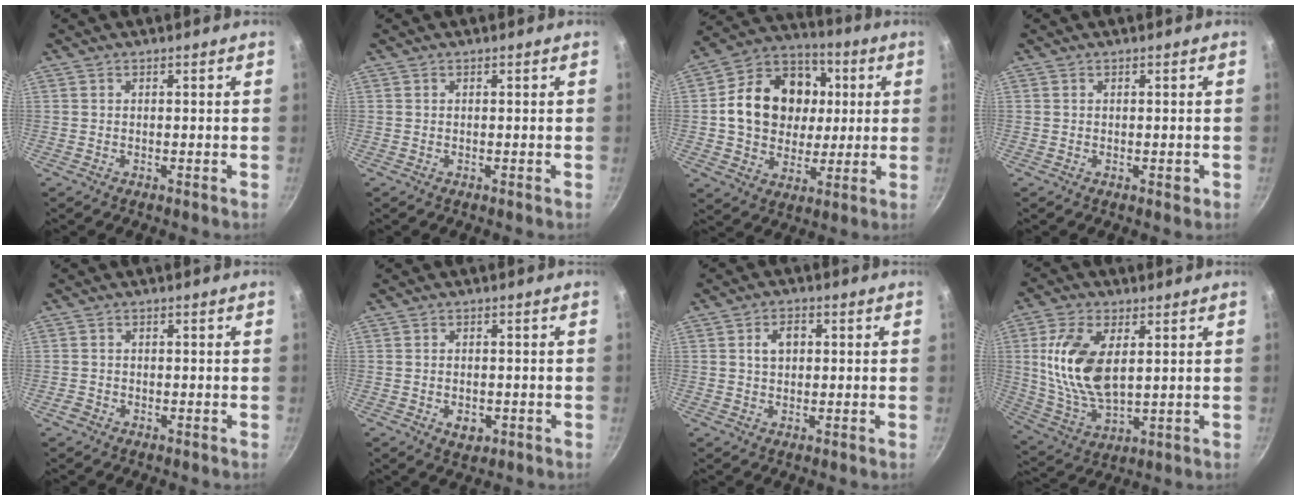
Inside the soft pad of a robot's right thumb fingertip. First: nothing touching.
{"total": 0.0}
{"total": 19.3, "force": [2.5, 15.6, 11.1], "torque": [-0.162, 0.022, 0.037]}
{"total": 1.1, "force": [-0.2, 0.7, 0.8], "torque": [-0.008, 0.001, -0.003]}
{"total": 1.7, "force": [-0.9, 1.3, 0.5], "torque": [-0.007, 0.006, -0.015]}
{"total": 3.6, "force": [-1.1, 2.5, 2.4], "torque": [-0.033, 0.003, -0.011]}
{"total": 4.0, "force": [0.7, 2.9, 2.7], "torque": [-0.029, 0.009, 0.010]}
{"total": 14.7, "force": [3.2, 7.9, 12.0], "torque": [-0.228, -0.014, 0.070]}